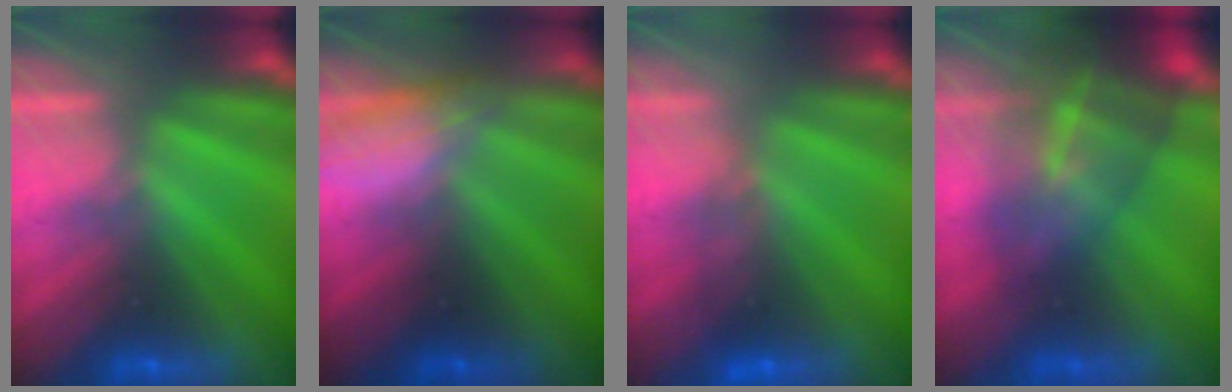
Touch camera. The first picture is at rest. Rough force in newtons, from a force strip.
{"total": 2.8}
{"total": 4.1}
{"total": 7.4}